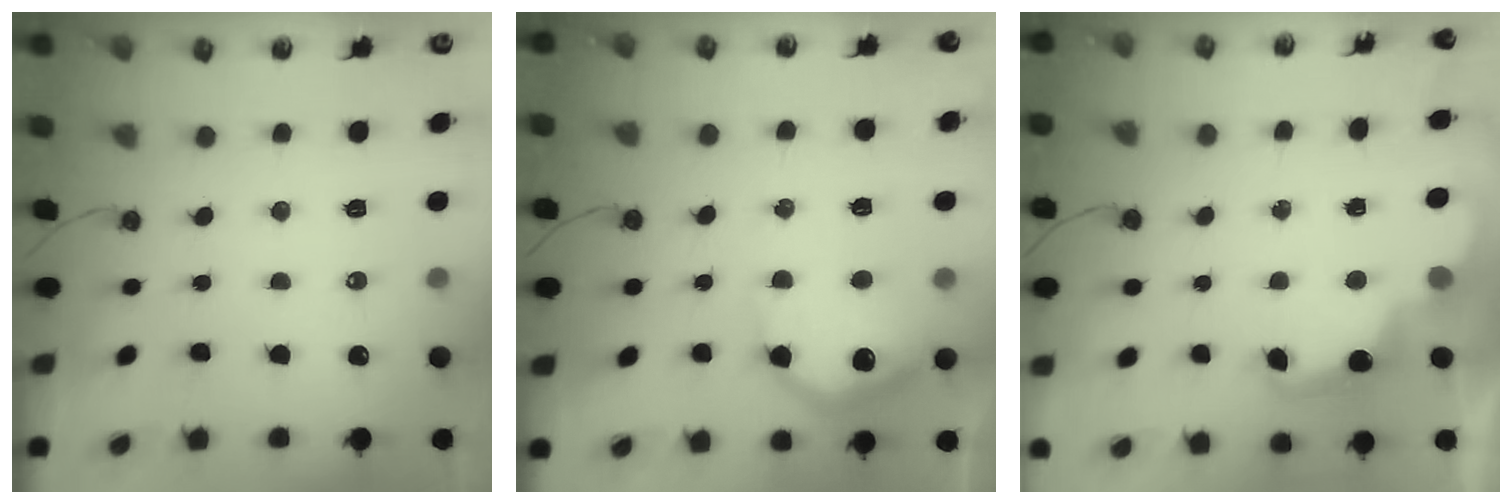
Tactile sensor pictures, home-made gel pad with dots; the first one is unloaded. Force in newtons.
{"total": 16.0, "press": 16.0, "slide": 1.1}
{"total": 3.6, "press": 3.6, "slide": 0.5}